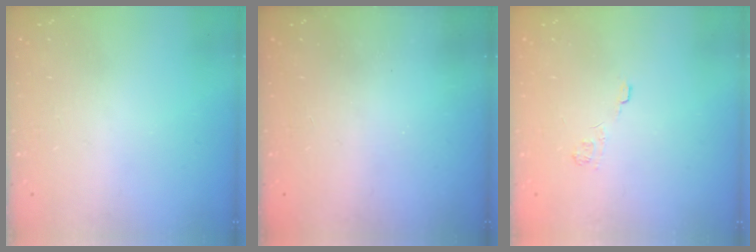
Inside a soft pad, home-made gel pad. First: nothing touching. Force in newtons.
{"total": 2.2, "press": 2.1, "slide": 0.7}
{"total": 6.9, "press": 6.7, "slide": 1.5}